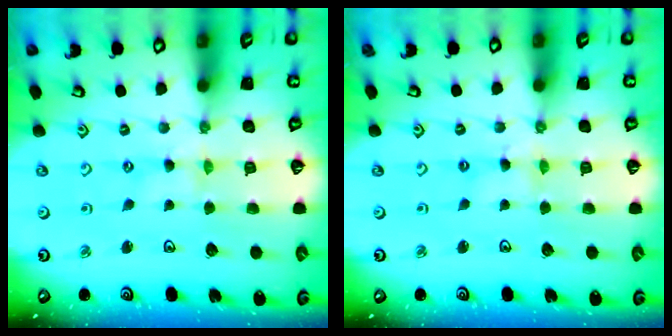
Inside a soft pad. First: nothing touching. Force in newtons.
{"total": 2.3, "press": 2.3, "slide": 0.3}